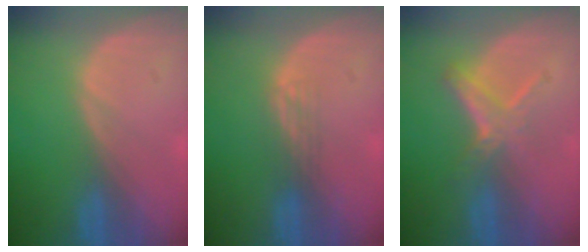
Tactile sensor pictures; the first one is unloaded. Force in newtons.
{"total": 2.1, "press": 1.6, "slide": 1.3}
{"total": 4.9, "press": 4.8, "slide": 0.9}